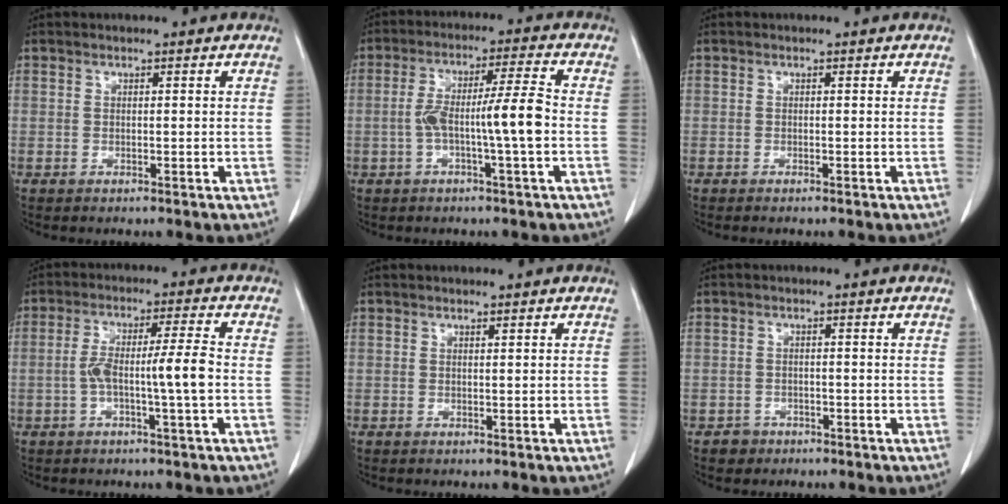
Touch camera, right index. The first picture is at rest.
{"total": 8.6, "force": [-1.7, -0.2, 8.4], "torque": [-0.156, 0.015, -0.029]}
{"total": 0.5, "force": [-0.5, 0.0, 0.3], "torque": [-0.006, -0.002, -0.008]}
{"total": 7.4, "force": [-1.4, -0.3, 7.2], "torque": [-0.137, 0.013, -0.024]}
{"total": 0.0}
{"total": 2.1, "force": [-1.3, 1.7, -0.1], "torque": [0.002, 0.010, -0.022]}